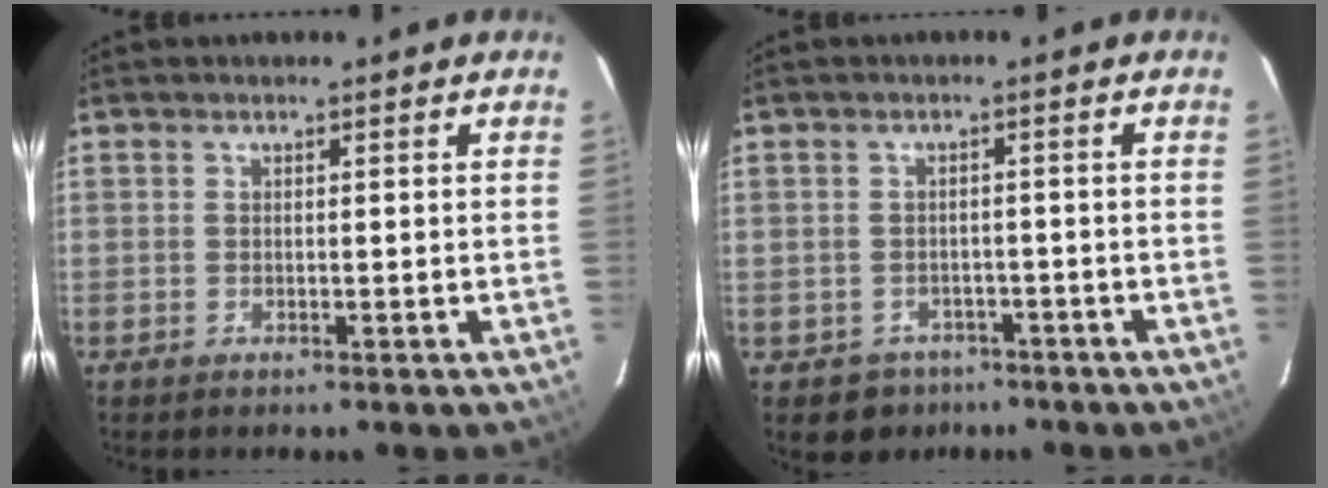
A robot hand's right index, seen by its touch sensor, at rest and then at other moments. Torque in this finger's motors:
{"motor_torque": [-0.43, -0.02, -0.60, -0.21]}